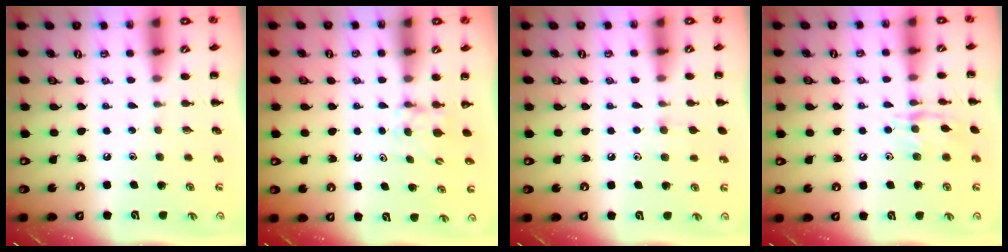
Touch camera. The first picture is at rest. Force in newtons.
{"total": 4.2, "press": 4.0, "slide": 1.5}
{"total": 5.1, "press": 4.7, "slide": 2.0}
{"total": 10.6, "press": 10.6, "slide": 0.6}